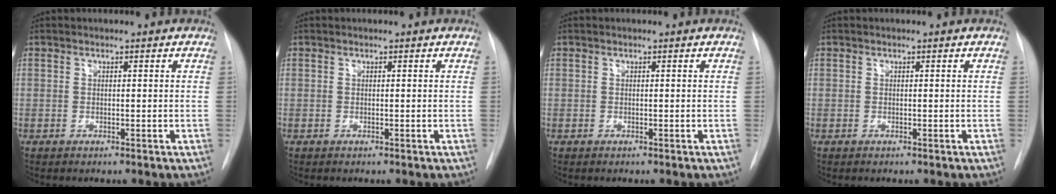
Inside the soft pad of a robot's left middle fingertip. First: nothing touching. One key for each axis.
{"total": 0.0}
{"total": 0.0}
{"total": 0.0}